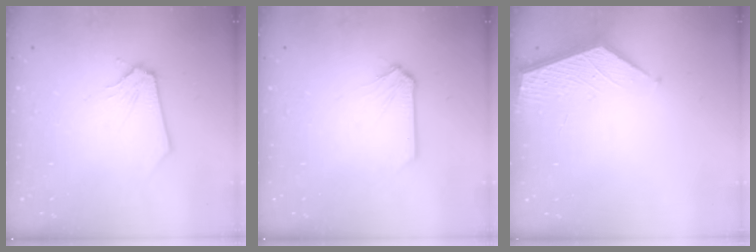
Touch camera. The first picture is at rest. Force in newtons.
{"total": 0.0}
{"total": 2.6, "press": 2.6, "slide": 0.4}